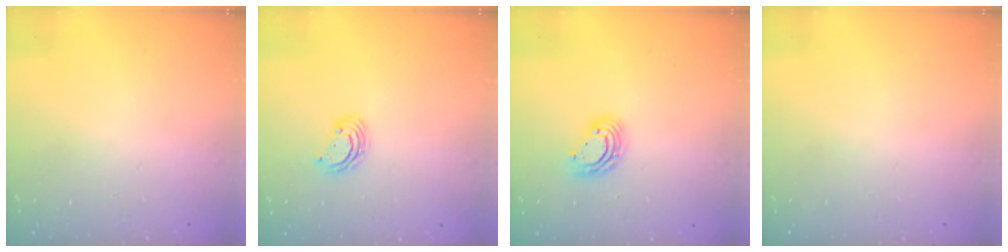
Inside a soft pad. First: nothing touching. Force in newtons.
{"total": 3.9, "press": 3.9, "slide": 0.1}
{"total": 8.7, "press": 8.6, "slide": 1.4}
{"total": 0.0}